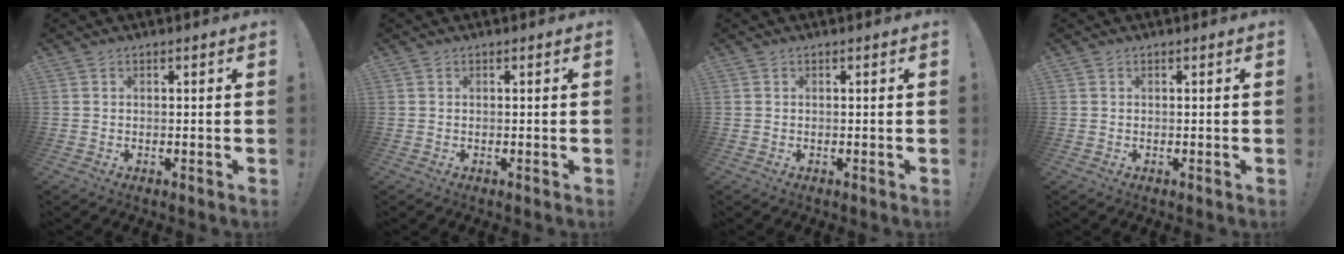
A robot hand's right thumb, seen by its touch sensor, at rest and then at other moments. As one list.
[{"total": 0.0}, {"total": 0.0}, {"total": 0.0}]